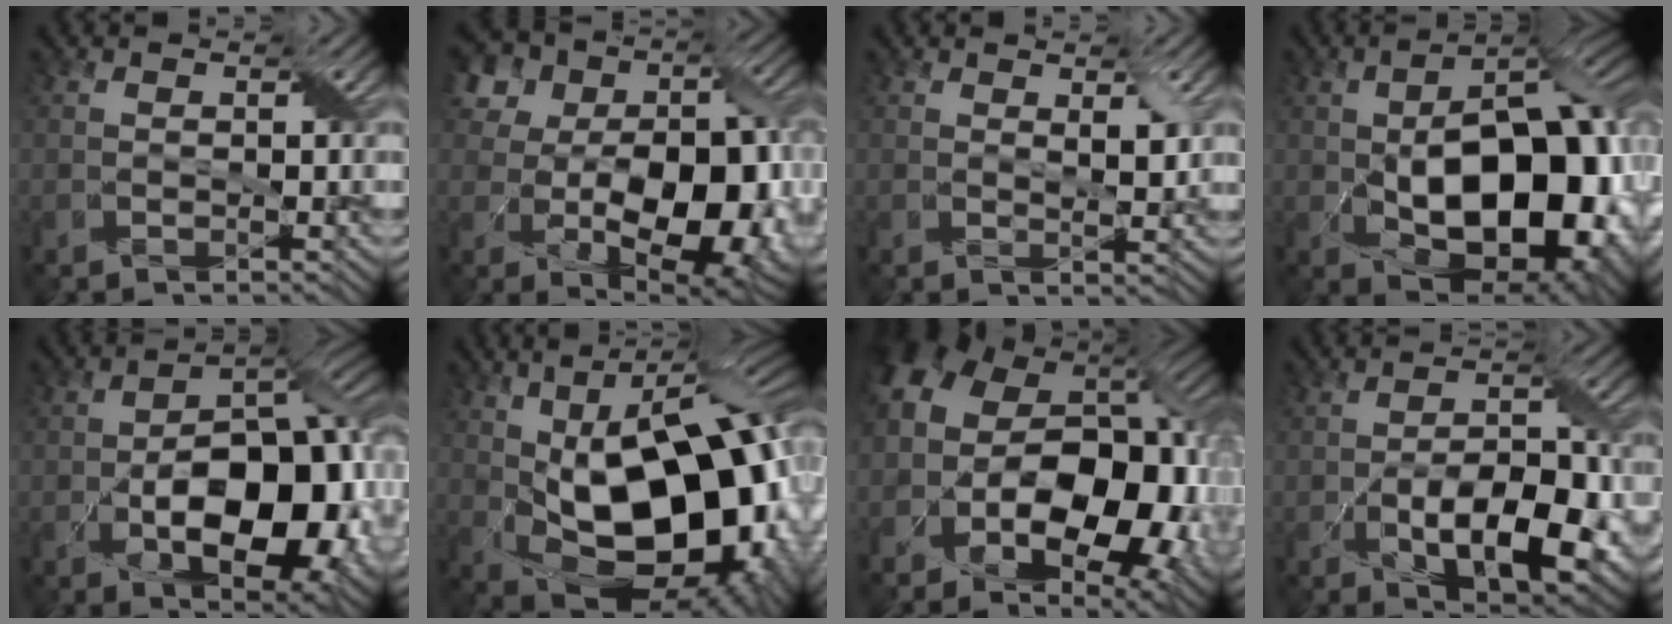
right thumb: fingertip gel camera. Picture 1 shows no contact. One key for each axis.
{"total": 17.8, "fx": -1.1, "fy": 13.6, "fz": 11.3, "tx": -0.154, "ty": -0.022, "tz": -0.010}
{"total": 2.8, "fx": 1.3, "fy": 1.0, "fz": 2.2, "tx": -0.042, "ty": -0.003, "tz": 0.026}
{"total": 17.7, "fx": -2.5, "fy": 10.1, "fz": 14.3, "tx": -0.189, "ty": -0.020, "tz": -0.021}
{"total": 15.2, "fx": -4.1, "fy": 8.0, "fz": 12.2, "tx": -0.170, "ty": -0.018, "tz": -0.062}
{"total": 22.0, "fx": -0.6, "fy": 12.4, "fz": 18.2, "tx": -0.241, "ty": -0.006, "tz": 0.000}
{"total": 18.0, "fx": -3.1, "fy": 11.1, "fz": 13.9, "tx": -0.261, "ty": -0.026, "tz": -0.035}
{"total": 10.6, "fx": -4.0, "fy": 4.9, "fz": 8.5, "tx": -0.136, "ty": -0.006, "tz": -0.060}